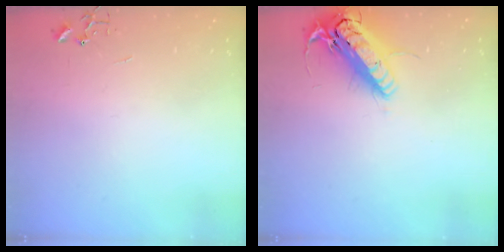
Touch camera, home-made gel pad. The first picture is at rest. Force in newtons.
{"total": 17.8, "press": 17.5, "slide": 3.4}